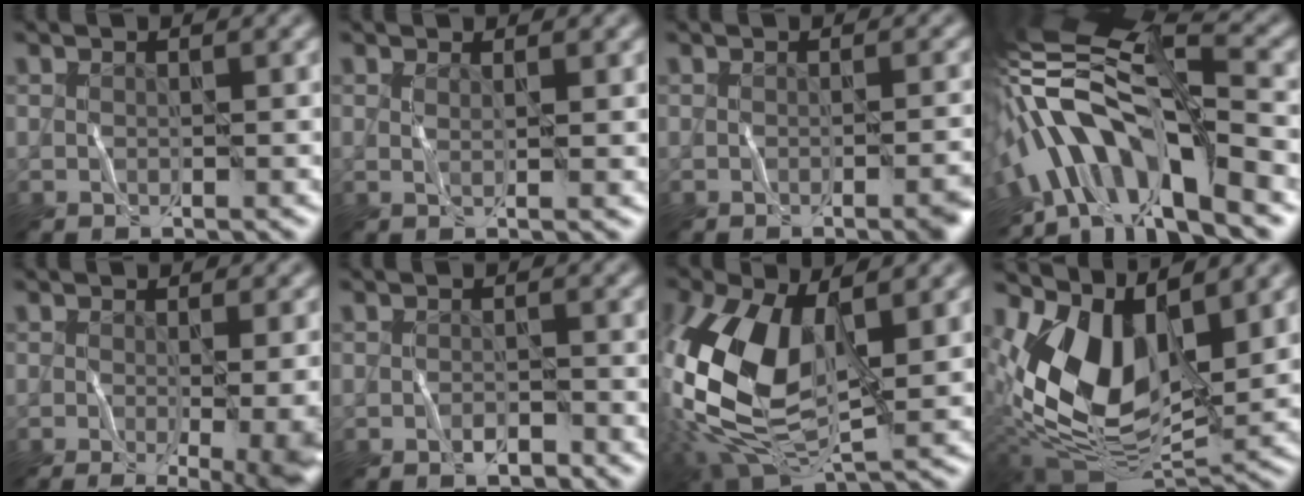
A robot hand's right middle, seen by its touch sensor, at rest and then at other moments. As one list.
[{"total": 0.9, "force": [0.3, 0.0, 0.9], "torque": [-0.021, 0.003, 0.005]}, {"total": 2.5, "force": [-0.9, 0.6, 2.3], "torque": [-0.015, 0.011, -0.004]}, {"total": 10.7, "force": [-5.3, 3.3, 8.7], "torque": [-0.151, 0.034, -0.091]}, {"total": 9.0, "force": [-1.6, 3.2, 8.3], "torque": [-0.064, 0.000, 0.000]}, {"total": 1.0, "force": [-1.0, -0.1, 0.3], "torque": [-0.016, 0.003, -0.010]}, {"total": 12.1, "force": [1.0, 6.7, 10.0], "torque": [-0.244, -0.006, 0.025]}, {"total": 9.4, "force": [2.8, 5.4, 7.2], "torque": [-0.149, -0.009, 0.065]}]